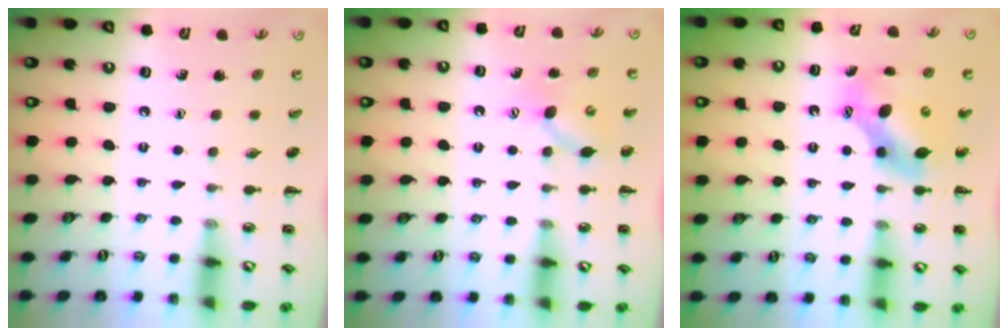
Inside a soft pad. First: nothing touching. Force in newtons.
{"total": 6.1, "press": 5.9, "slide": 1.4}
{"total": 7.0, "press": 6.9, "slide": 1.2}